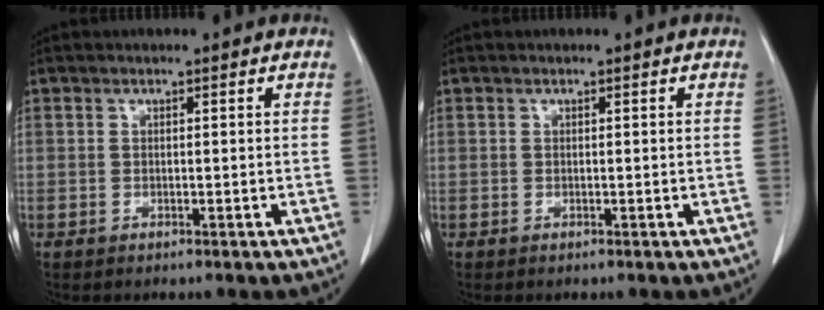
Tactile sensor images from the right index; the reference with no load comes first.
{"total": 0.0}